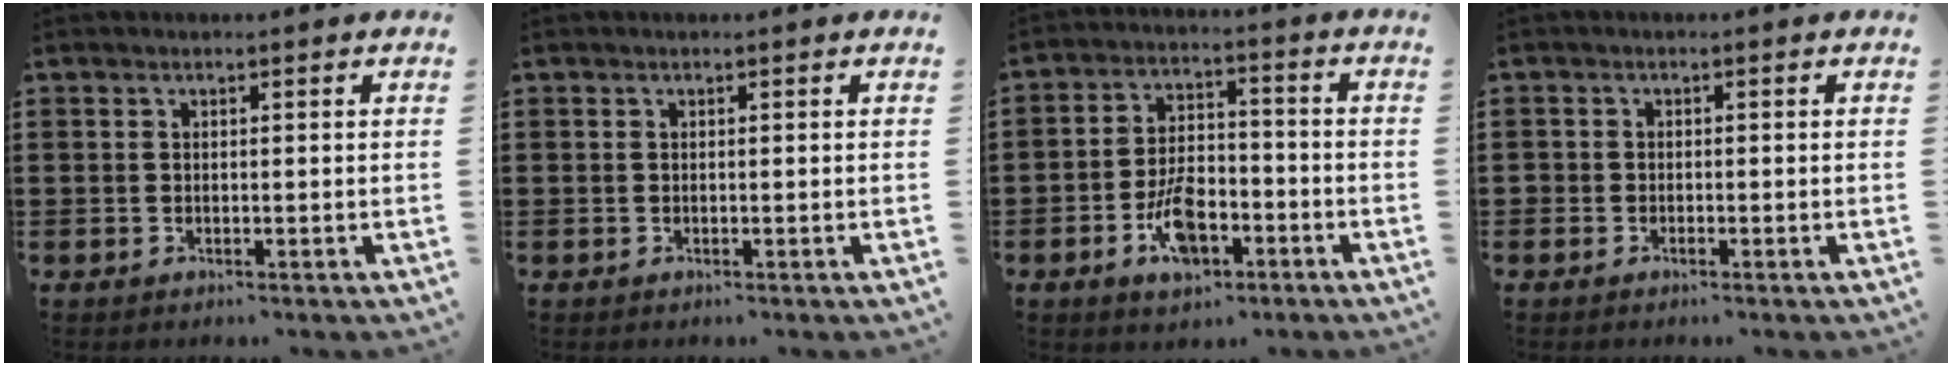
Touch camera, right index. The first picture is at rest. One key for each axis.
{"total": 0.0}
{"total": 7.7, "fx": -3.5, "fy": 4.0, "fz": 5.7, "tx": -0.117, "ty": 0.008, "tz": -0.065}
{"total": 0.9, "fx": -0.5, "fy": 0.7, "fz": 0.1, "tx": -0.004, "ty": 0.001, "tz": -0.011}